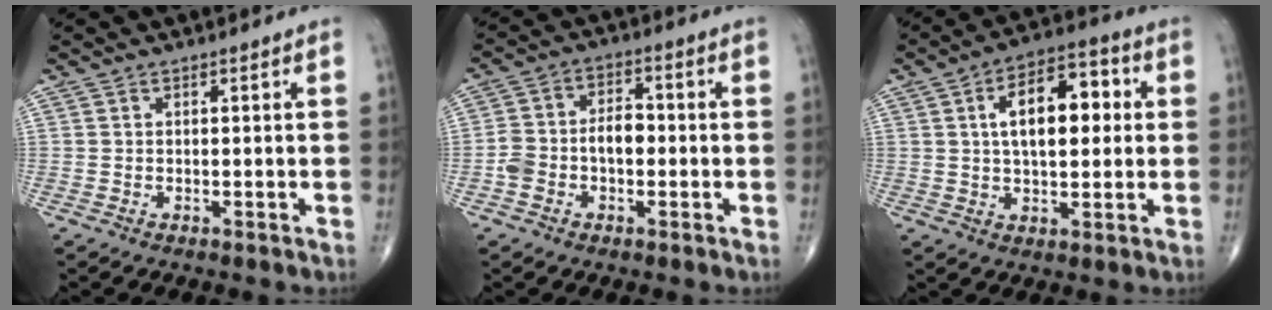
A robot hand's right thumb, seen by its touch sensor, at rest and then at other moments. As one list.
[{"total": 7.6, "force": [-1.4, 5.0, 5.5], "torque": [-0.099, 0.035, -0.030]}, {"total": 13.4, "force": [2.4, 6.8, 11.3], "torque": [-0.155, 0.017, 0.032]}]